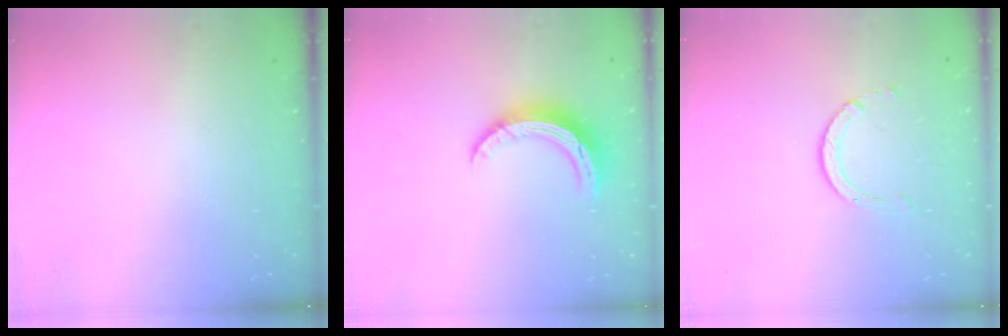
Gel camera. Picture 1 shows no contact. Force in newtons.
{"total": 10.5, "press": 10.5, "slide": 0.2}
{"total": 2.5, "press": 2.5, "slide": 0.2}